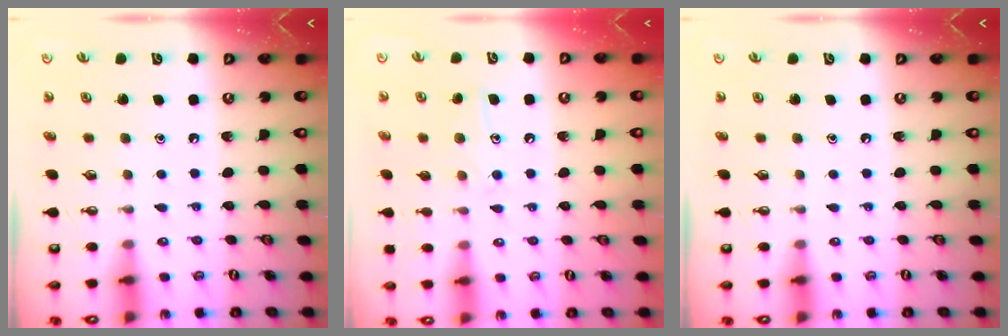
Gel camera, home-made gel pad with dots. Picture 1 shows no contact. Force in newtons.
{"total": 9.2, "press": 9.2, "slide": 0.5}
{"total": 0.0}